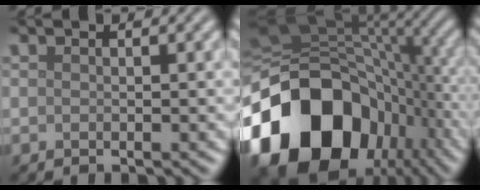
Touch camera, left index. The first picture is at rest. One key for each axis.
{"total": 20.5, "fx": -7.4, "fy": 14.9, "fz": 11.9, "tx": -0.283, "ty": -0.037, "tz": -0.116}